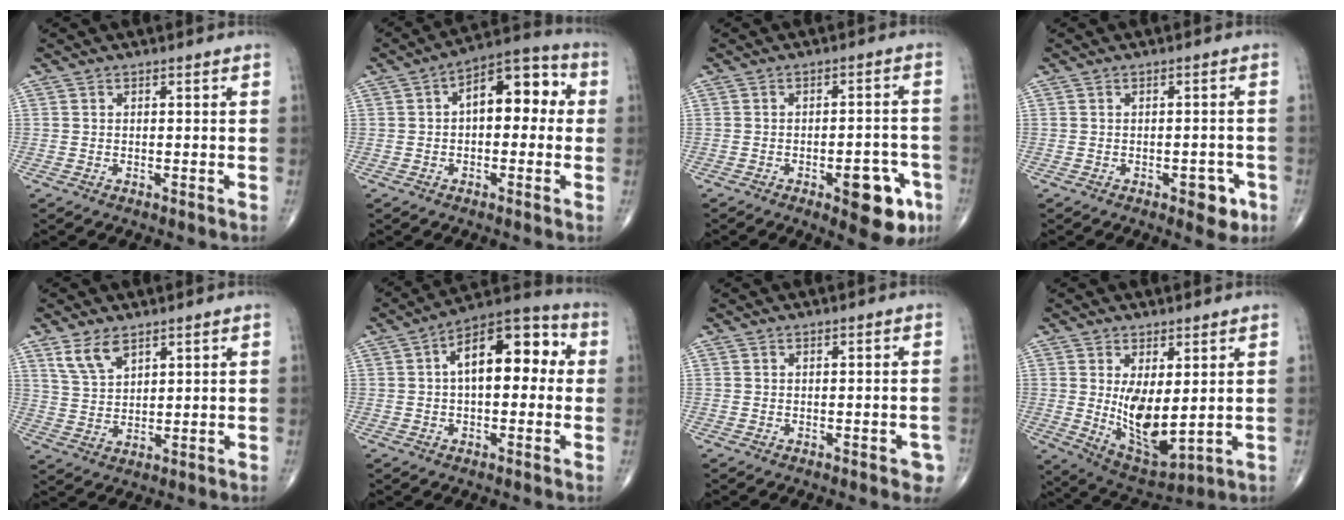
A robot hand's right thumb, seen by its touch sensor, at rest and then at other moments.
{"total": 11.6, "force": [1.3, 6.4, 9.6], "torque": [-0.104, 0.037, 0.006]}
{"total": 10.5, "force": [-4.7, 4.3, 8.4], "torque": [-0.076, 0.023, -0.053]}
{"total": 4.4, "force": [-2.0, 2.3, 3.2], "torque": [-0.020, 0.008, -0.021]}
{"total": 5.8, "force": [3.9, 2.8, 3.3], "torque": [-0.060, -0.018, 0.084]}
{"total": 14.5, "force": [2.1, 7.5, 12.3], "torque": [-0.161, 0.040, 0.020]}
{"total": 2.5, "force": [-1.0, 1.1, 2.0], "torque": [-0.013, 0.004, -0.010]}
{"total": 11.2, "force": [1.1, 5.1, 9.9], "torque": [-0.152, -0.028, 0.041]}